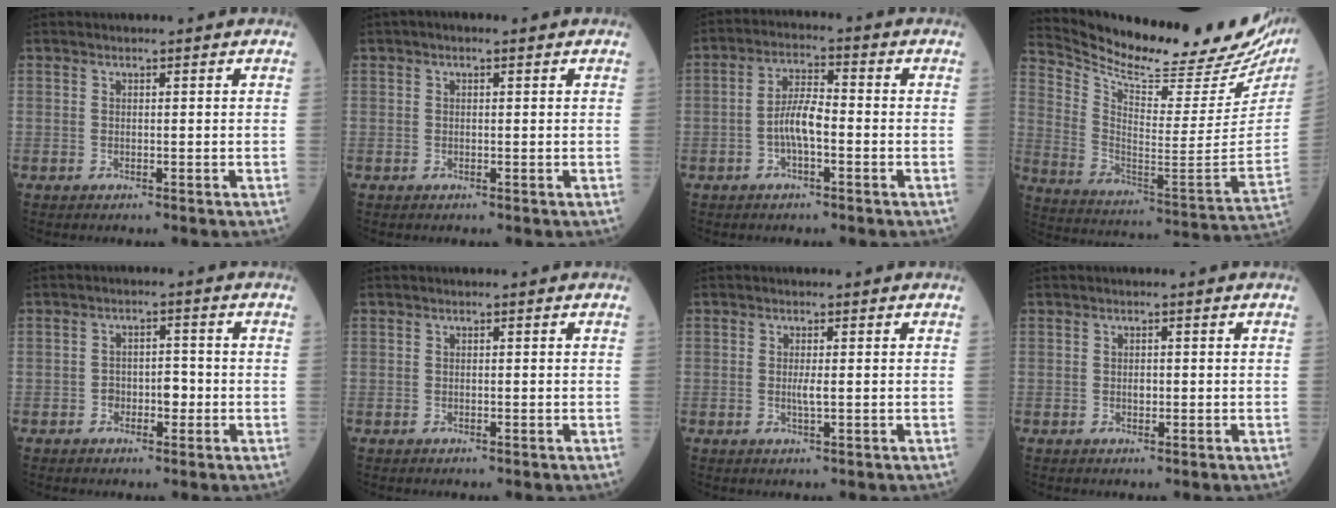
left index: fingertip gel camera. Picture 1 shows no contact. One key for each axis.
{"total": 1.0, "fx": 0.4, "fy": 0.4, "fz": 0.8, "tx": -0.018, "ty": 0.007, "tz": 0.003}
{"total": 5.5, "fx": -1.6, "fy": 1.4, "fz": 5.0, "tx": -0.101, "ty": 0.006, "tz": -0.037}
{"total": 25.9, "fx": 23.5, "fy": 4.4, "fz": 10.0, "tx": -0.173, "ty": -0.091, "tz": 0.328}
{"total": 3.2, "fx": -1.3, "fy": 1.7, "fz": 2.4, "tx": -0.030, "ty": 0.009, "tz": -0.022}
{"total": 0.0}
{"total": 1.5, "fx": -0.3, "fy": 0.0, "fz": 1.5, "tx": -0.031, "ty": -0.005, "tz": -0.007}
{"total": 0.9, "fx": -0.4, "fy": 0.5, "fz": 0.6, "tx": -0.012, "ty": -0.002, "tz": -0.007}